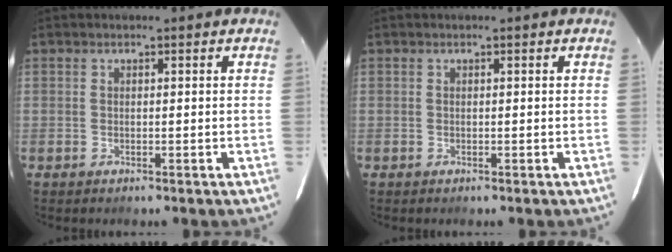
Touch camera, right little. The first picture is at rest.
{"total": 0.0}